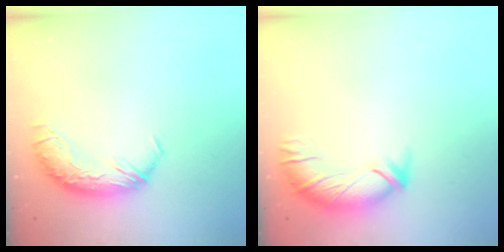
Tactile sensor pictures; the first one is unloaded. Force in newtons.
{"total": 3.3, "press": 3.0, "slide": 1.3}